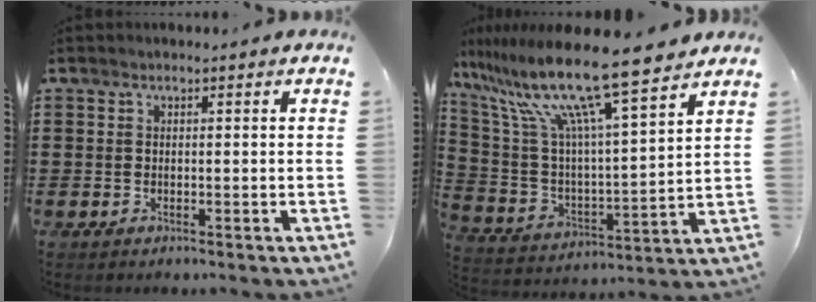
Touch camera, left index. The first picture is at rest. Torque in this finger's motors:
{"motor_torque": [1.09, 0.27, 1.05, 0.21]}